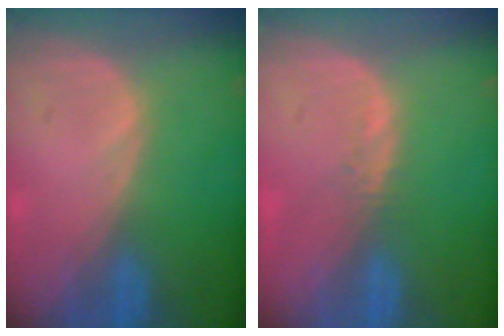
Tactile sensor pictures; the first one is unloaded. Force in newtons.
{"total": 0.9, "press": 0.8, "slide": 0.4}